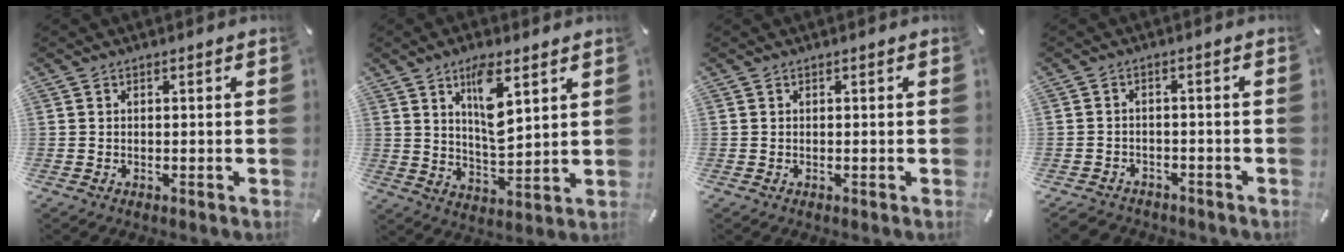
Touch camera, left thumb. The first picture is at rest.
{"total": 10.8, "force": [5.5, 4.2, 8.3], "torque": [-0.140, -0.017, 0.093]}
{"total": 0.0}
{"total": 3.0, "force": [-2.4, 1.8, 0.7], "torque": [-0.025, 0.009, -0.051]}